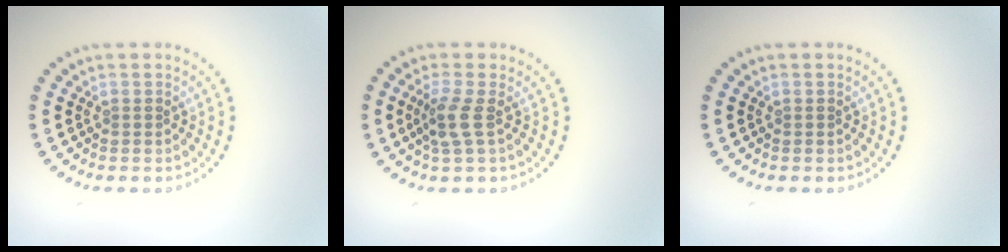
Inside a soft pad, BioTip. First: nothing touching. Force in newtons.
{"total": 2.3, "press": 1.8, "slide": 1.4}
{"total": 0.0}